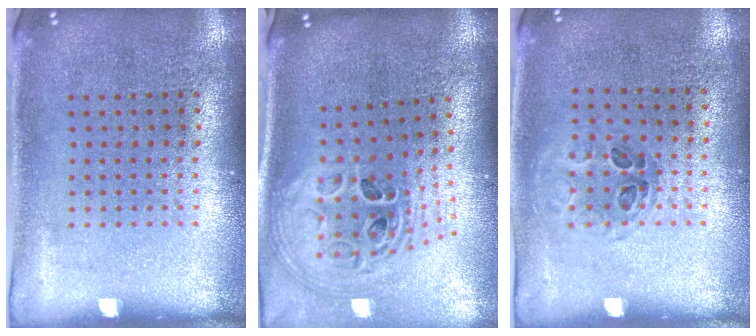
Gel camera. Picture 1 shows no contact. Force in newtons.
{"total": 2.2, "press": 1.6, "slide": 1.5}
{"total": 1.0, "press": 0.7, "slide": 0.7}